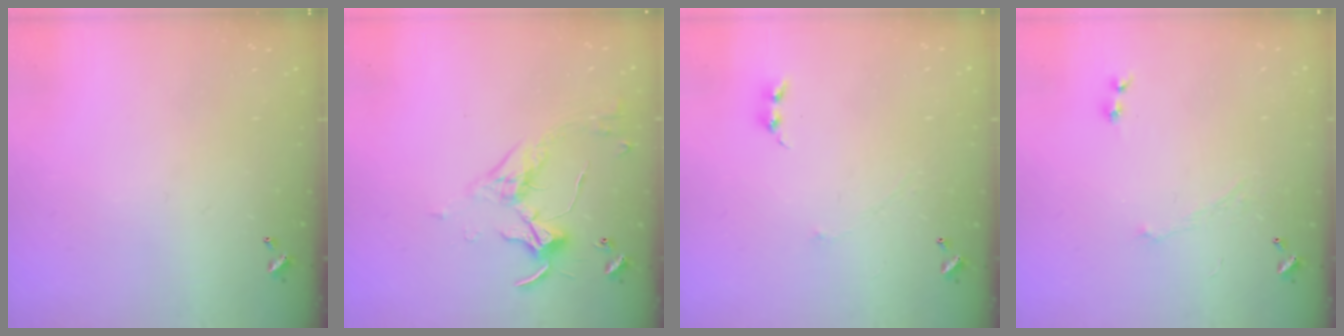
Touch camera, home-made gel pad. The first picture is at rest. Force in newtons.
{"total": 3.3, "press": 3.2, "slide": 0.7}
{"total": 1.1, "press": 0.9, "slide": 0.6}
{"total": 1.2, "press": 1.0, "slide": 0.8}